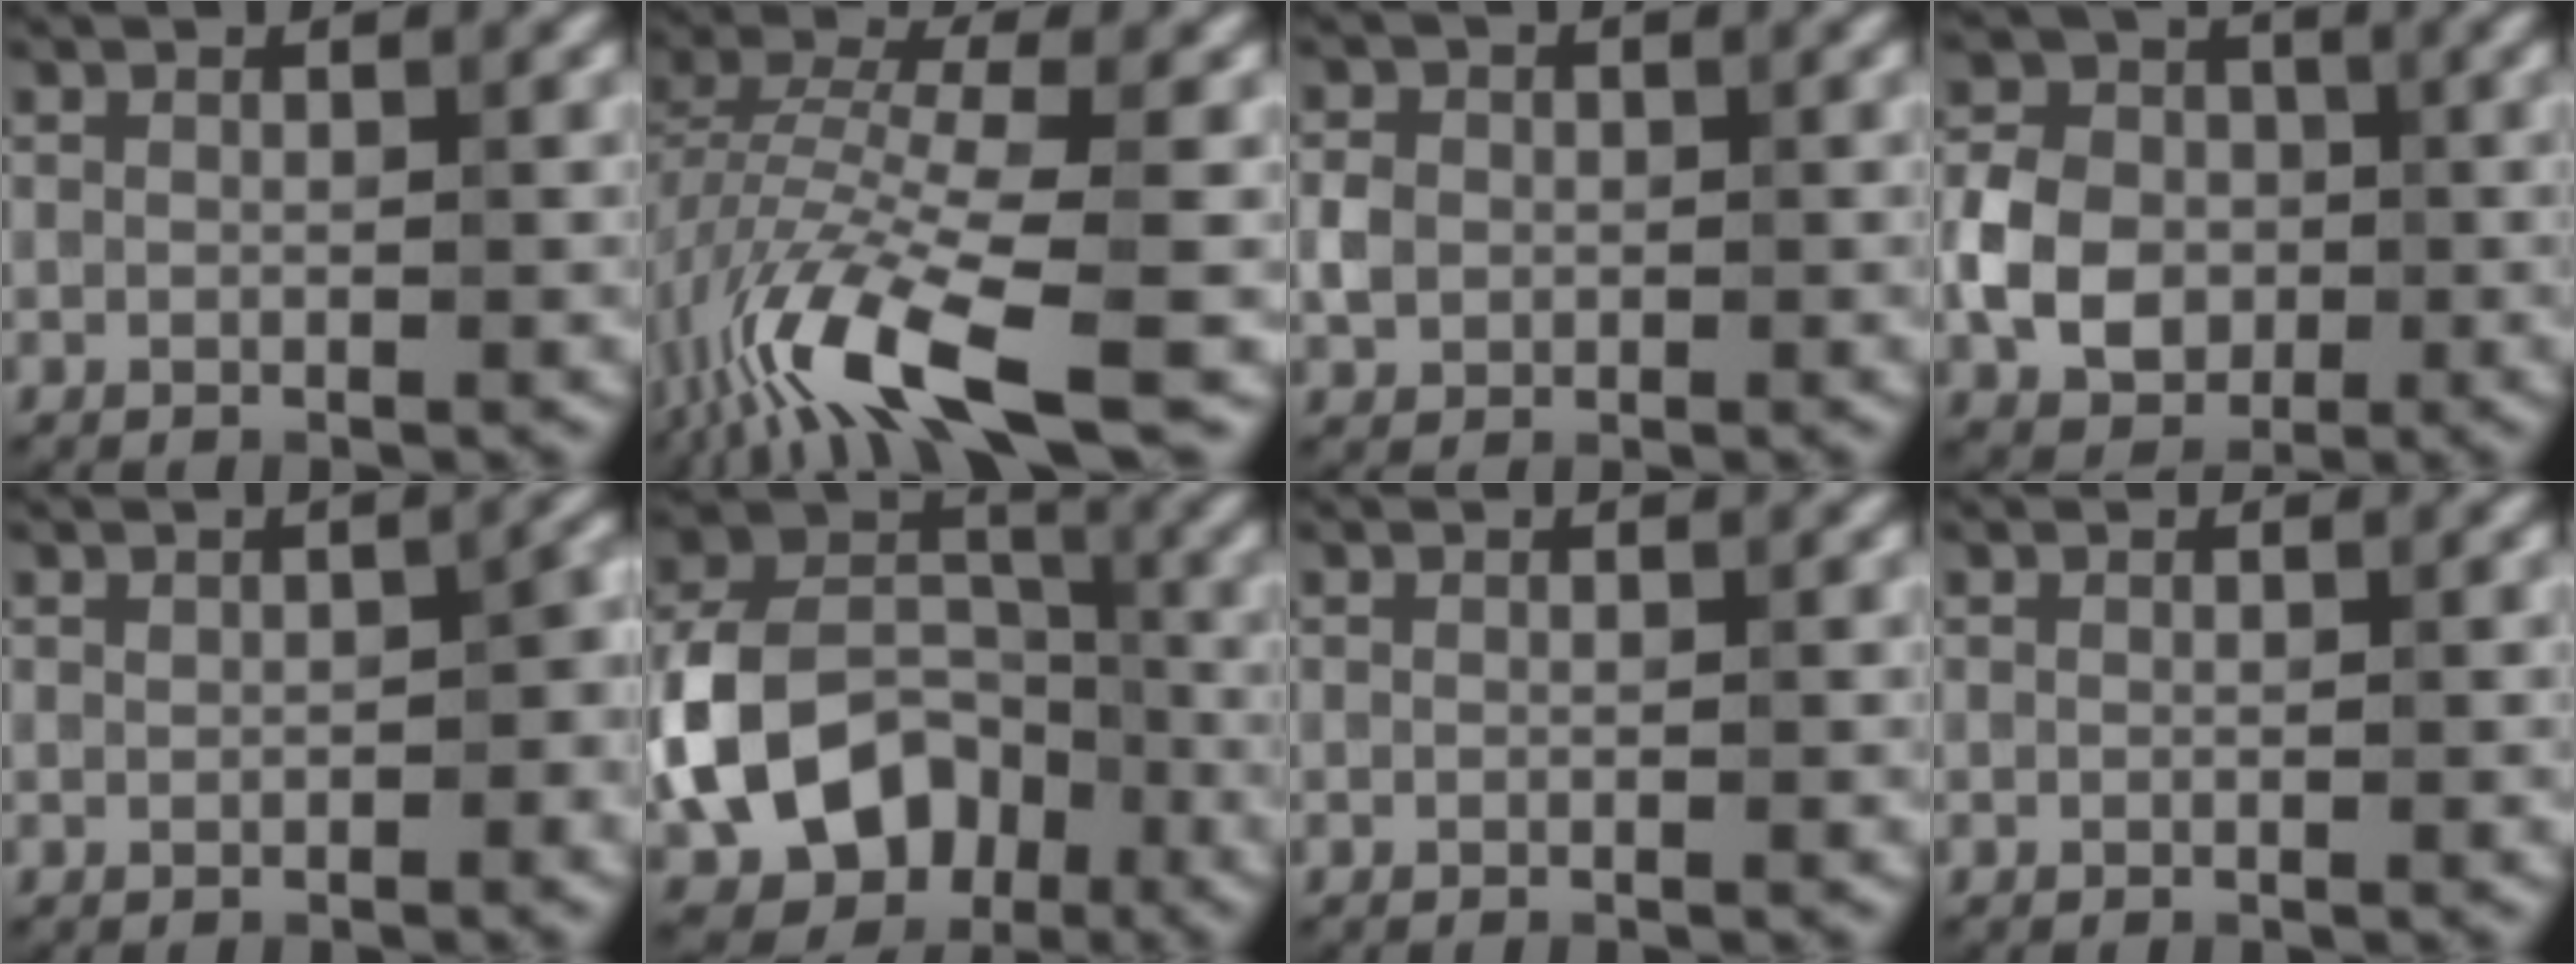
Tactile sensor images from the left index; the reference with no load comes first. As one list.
[{"total": 10.6, "force": [-5.7, 3.1, 8.3], "torque": [-0.170, 0.002, -0.116]}, {"total": 2.1, "force": [-0.2, 1.9, 0.9], "torque": [-0.012, 0.001, -0.006]}, {"total": 6.1, "force": [-1.2, 5.0, 3.2], "torque": [-0.059, 0.005, -0.035]}, {"total": 2.8, "force": [-0.2, 1.6, 2.3], "torque": [-0.029, 0.003, 0.000]}, {"total": 10.7, "force": [-3.7, 7.9, 6.1], "torque": [-0.110, 0.009, -0.080]}, {"total": 0.0}, {"total": 0.0}]